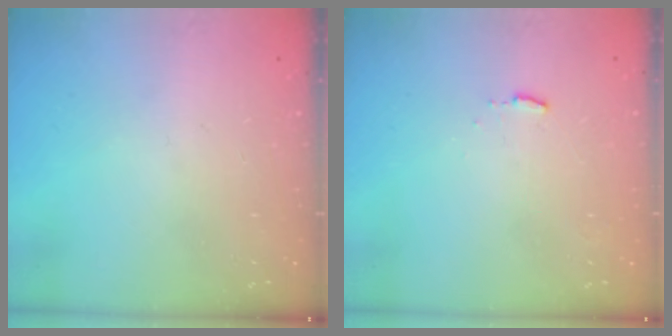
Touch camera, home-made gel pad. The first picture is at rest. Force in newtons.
{"total": 4.3, "press": 4.3, "slide": 0.4}